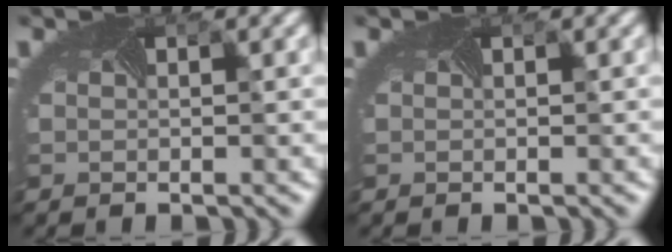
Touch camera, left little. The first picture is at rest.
{"total": 0.0}